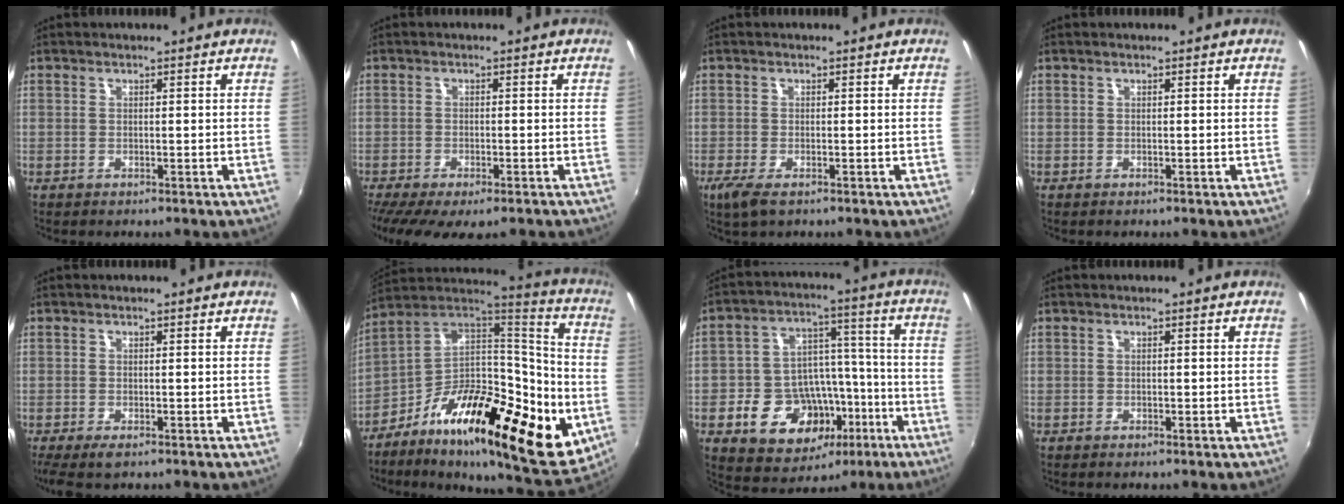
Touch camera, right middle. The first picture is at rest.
{"total": 9.3, "force": [-6.7, 2.8, 5.7], "torque": [-0.126, -0.046, -0.106]}
{"total": 3.8, "force": [-2.1, 1.0, 2.9], "torque": [-0.061, -0.015, -0.036]}
{"total": 0.0}
{"total": 4.3, "force": [-2.8, 1.1, 3.1], "torque": [-0.064, -0.021, -0.043]}
{"total": 30.6, "force": [-11.1, 12.2, 25.7], "torque": [-0.398, -0.020, -0.188]}
{"total": 16.9, "force": [-7.2, 12.8, 8.4], "torque": [-0.175, 0.038, -0.087]}
{"total": 0.0}